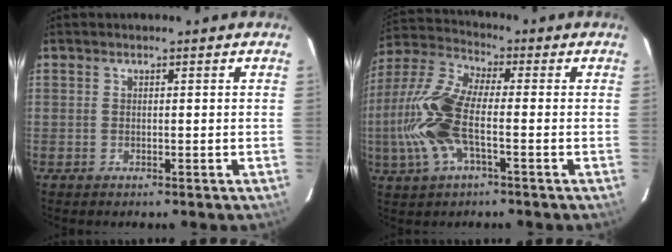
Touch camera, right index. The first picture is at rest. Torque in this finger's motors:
{"motor_torque": [1.40, -0.74, 1.05, 0.21]}